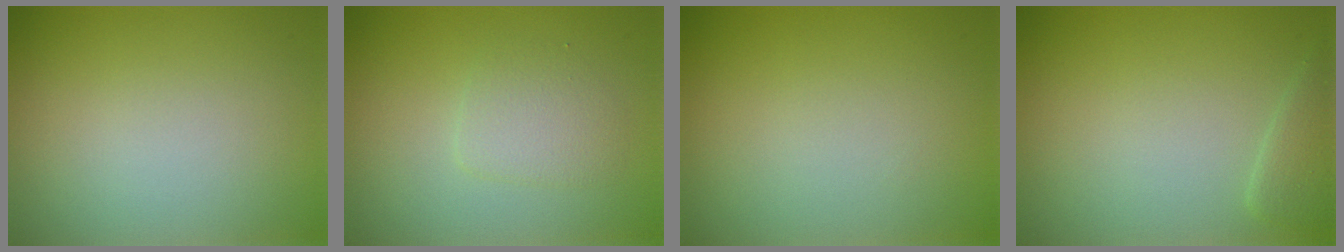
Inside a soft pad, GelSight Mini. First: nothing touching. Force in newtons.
{"total": 1.9, "press": 1.9, "slide": 0.1}
{"total": 0.0}
{"total": 1.6, "press": 1.6, "slide": 0.1}